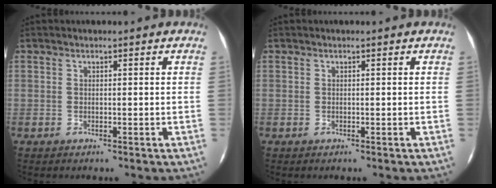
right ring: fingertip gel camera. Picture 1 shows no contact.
{"total": 0.0}